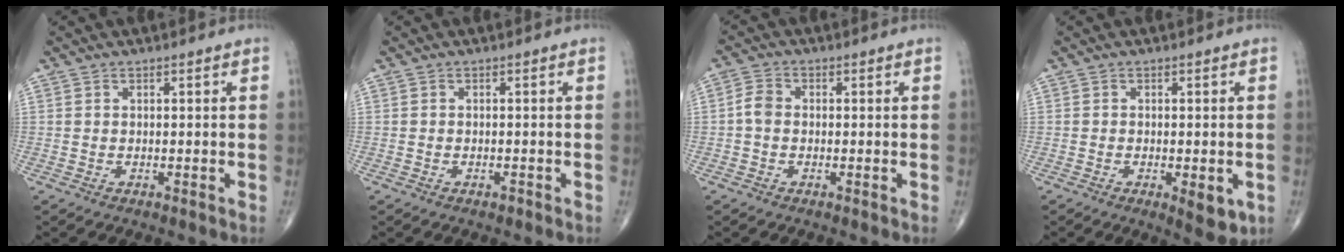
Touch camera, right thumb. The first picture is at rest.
{"total": 0.6, "force": [-0.5, 0.3, 0.3], "torque": [-0.004, 0.001, -0.008]}
{"total": 3.0, "force": [-0.4, 2.3, 2.0], "torque": [-0.035, 0.009, -0.015]}
{"total": 5.1, "force": [-1.6, 1.9, 4.5], "torque": [-0.053, -0.009, -0.017]}